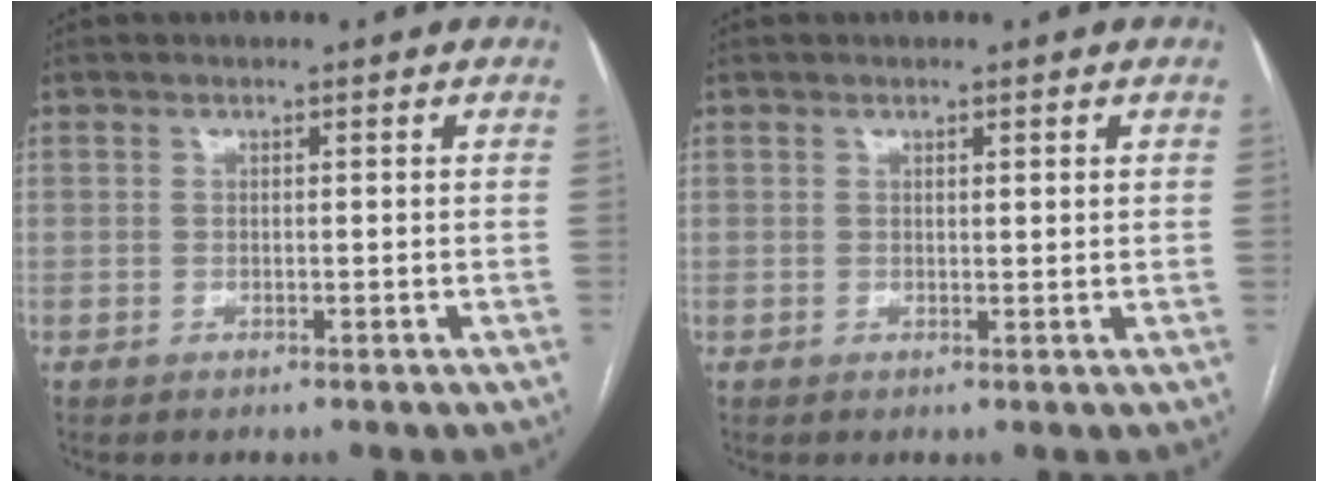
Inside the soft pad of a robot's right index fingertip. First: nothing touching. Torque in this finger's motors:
{"motor_torque": [-0.08, -0.04, -0.04, -0.01]}